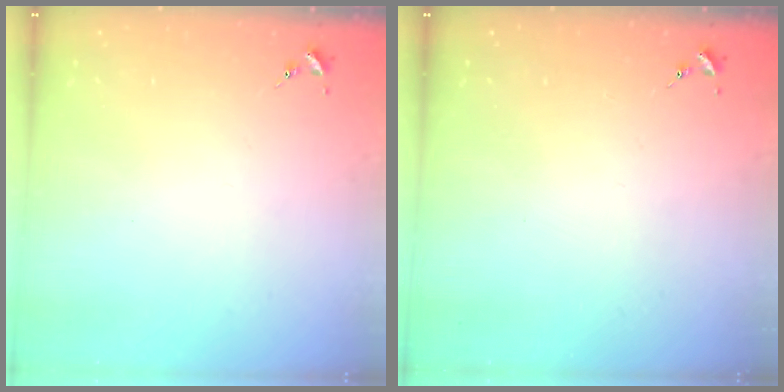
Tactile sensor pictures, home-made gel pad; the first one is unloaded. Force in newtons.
{"total": 0.0}